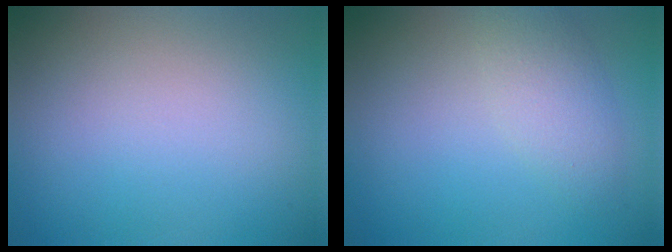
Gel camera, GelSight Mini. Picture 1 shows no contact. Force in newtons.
{"total": 2.7, "press": 2.7, "slide": 0.1}